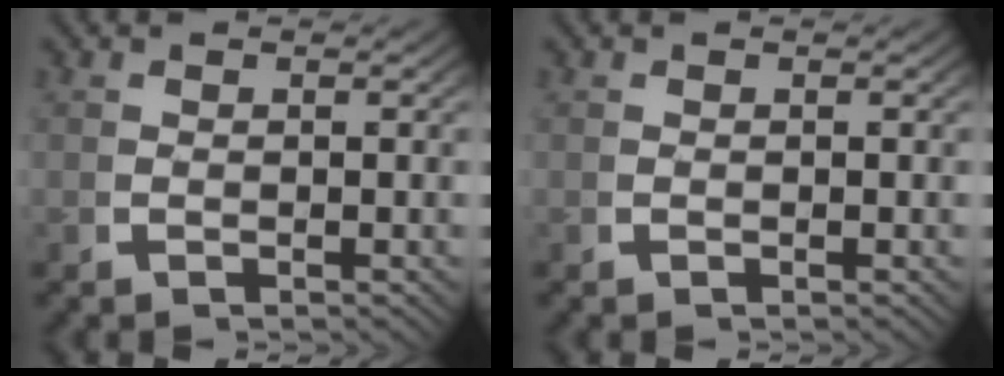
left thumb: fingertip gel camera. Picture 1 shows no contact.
{"total": 0.0}